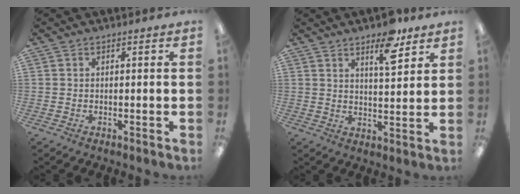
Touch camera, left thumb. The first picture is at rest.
{"total": 9.3, "force": [6.1, 3.5, 6.1], "torque": [-0.079, -0.032, 0.099]}